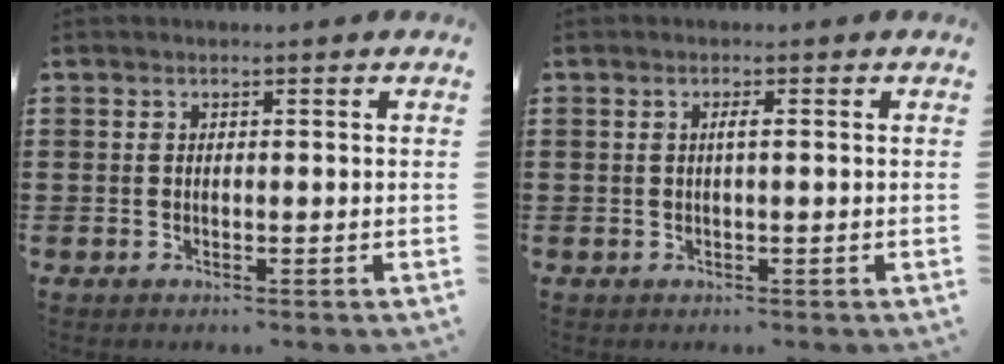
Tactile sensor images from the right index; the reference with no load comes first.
{"total": 1.1, "force": [0.0, 0.0, 1.1], "torque": [-0.022, -0.001, -0.001]}